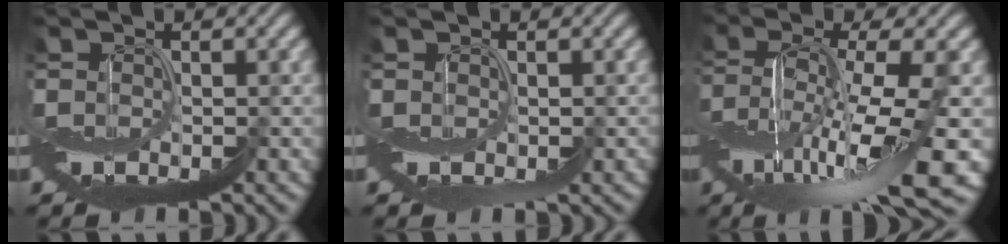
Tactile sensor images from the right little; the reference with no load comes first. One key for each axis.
{"total": 0.8, "fx": -0.2, "fy": 0.5, "fz": 0.5, "tx": -0.004, "ty": -0.003, "tz": 0.000}
{"total": 11.2, "fx": -2.3, "fy": 3.5, "fz": 10.4, "tx": -0.199, "ty": 0.002, "tz": -0.035}